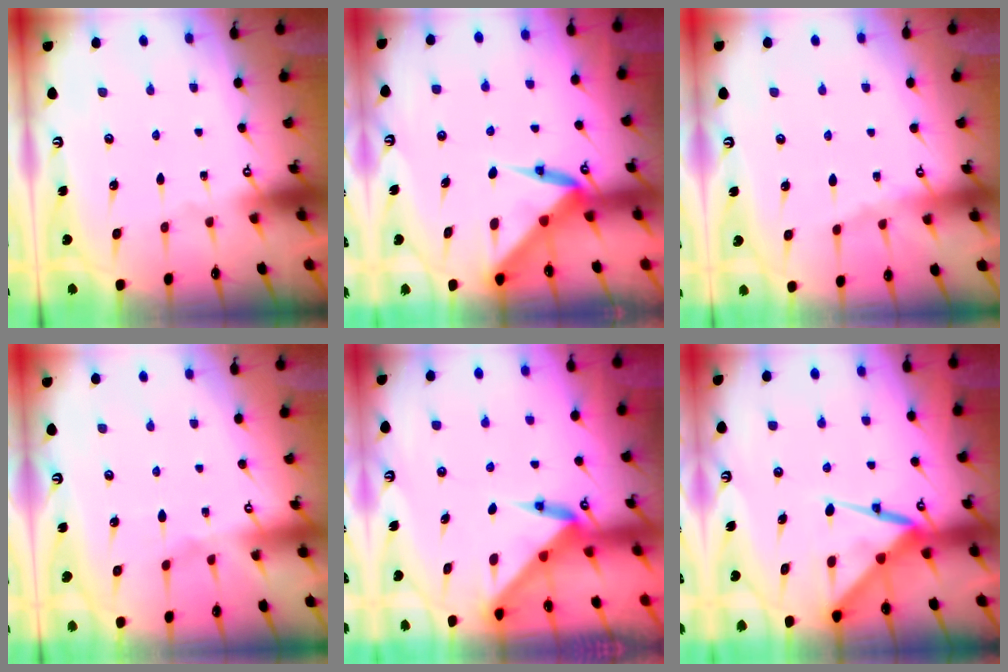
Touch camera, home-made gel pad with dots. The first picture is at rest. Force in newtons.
{"total": 5.9, "press": 5.9, "slide": 0.4}
{"total": 5.1, "press": 5.0, "slide": 0.7}
{"total": 2.8, "press": 2.8, "slide": 0.5}
{"total": 3.6, "press": 3.6, "slide": 0.2}
{"total": 10.2, "press": 10.1, "slide": 1.1}